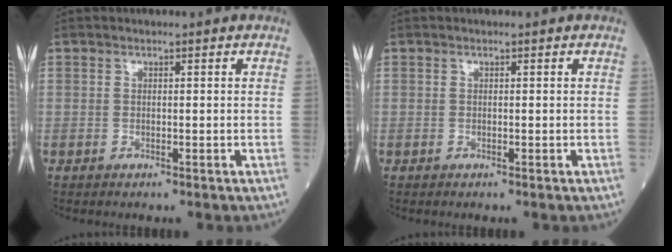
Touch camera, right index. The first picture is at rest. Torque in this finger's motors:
{"motor_torque": [0.05, 0.05, 0.00, 0.00]}